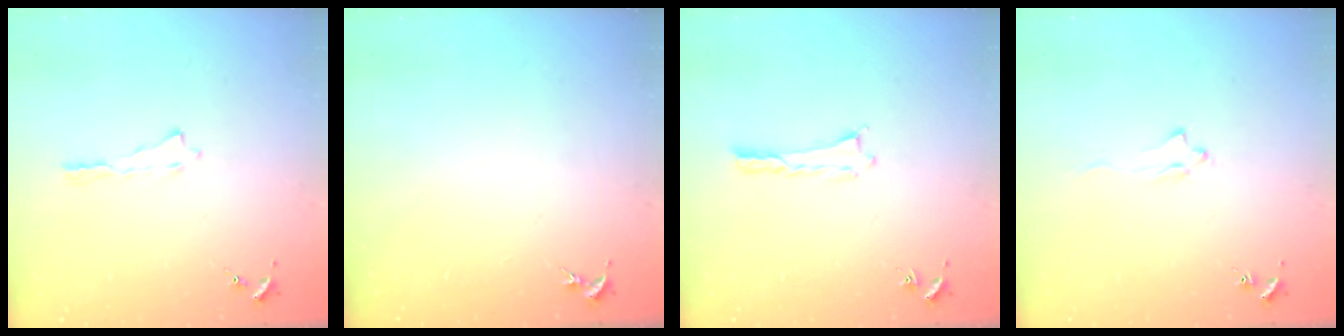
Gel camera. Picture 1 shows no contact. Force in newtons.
{"total": 0.0}
{"total": 0.0}
{"total": 1.6, "press": 1.5, "slide": 0.2}